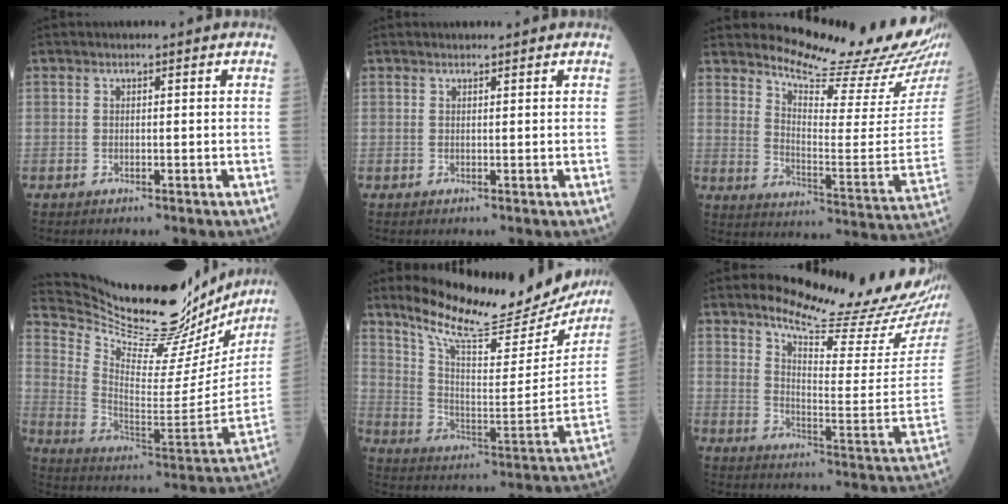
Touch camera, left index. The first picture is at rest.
{"total": 0.9, "force": [0.9, 0.0, 0.3], "torque": [-0.006, 0.003, 0.015]}
{"total": 18.3, "force": [17.1, -0.3, 6.6], "torque": [-0.114, -0.117, 0.224]}
{"total": 29.5, "force": [26.8, 5.5, 11.0], "torque": [-0.186, -0.068, 0.377]}
{"total": 22.8, "force": [20.6, 3.6, 9.0], "torque": [-0.146, -0.055, 0.295]}
{"total": 18.3, "force": [16.3, 0.7, 8.2], "torque": [-0.131, -0.094, 0.216]}